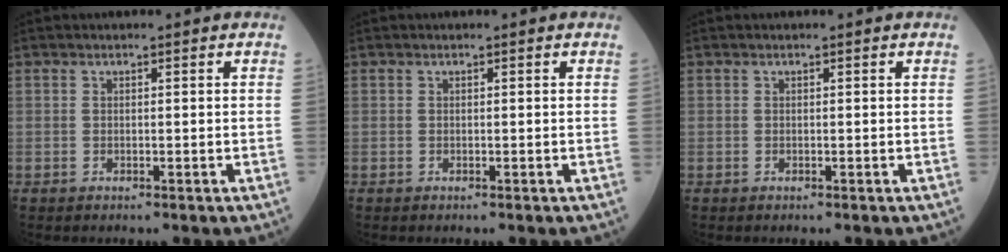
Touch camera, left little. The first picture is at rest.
{"total": 0.0}
{"total": 0.0}